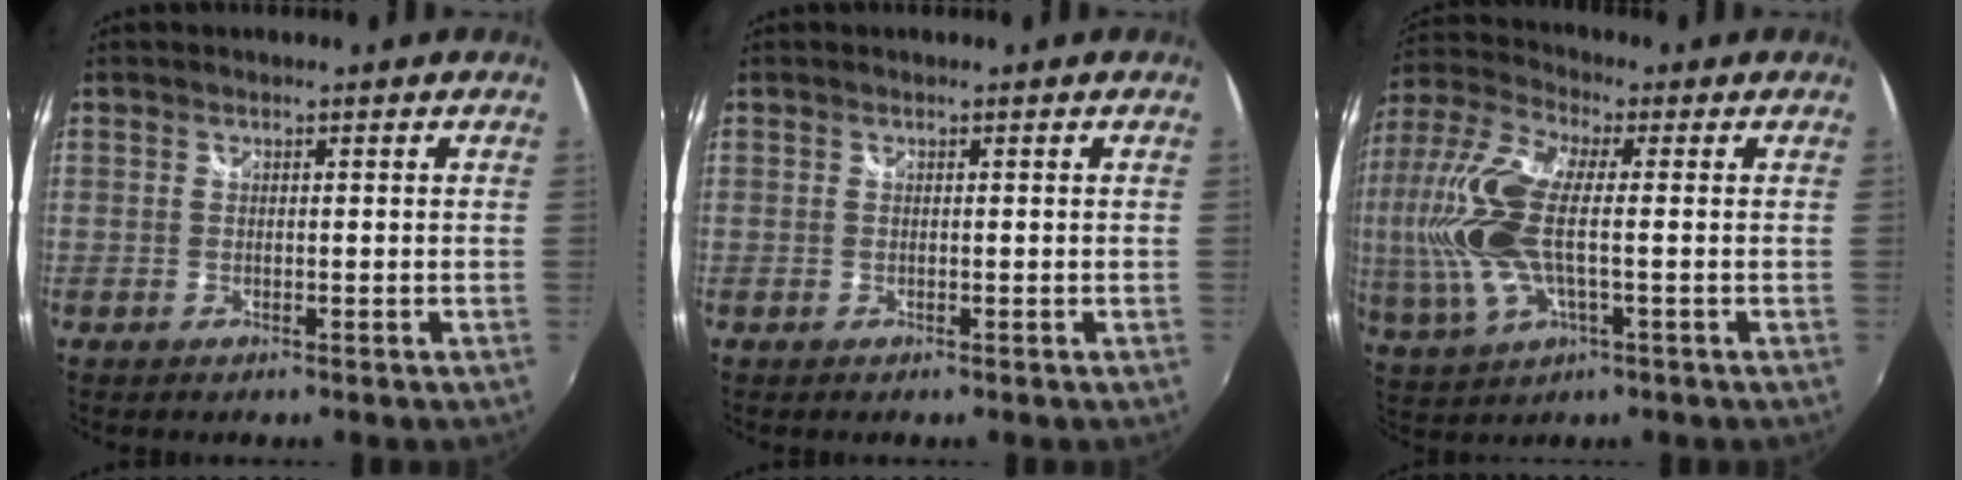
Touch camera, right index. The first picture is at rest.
{"total": 0.0}
{"total": 17.2, "force": [-0.4, 7.0, 15.8], "torque": [-0.330, -0.004, -0.009]}